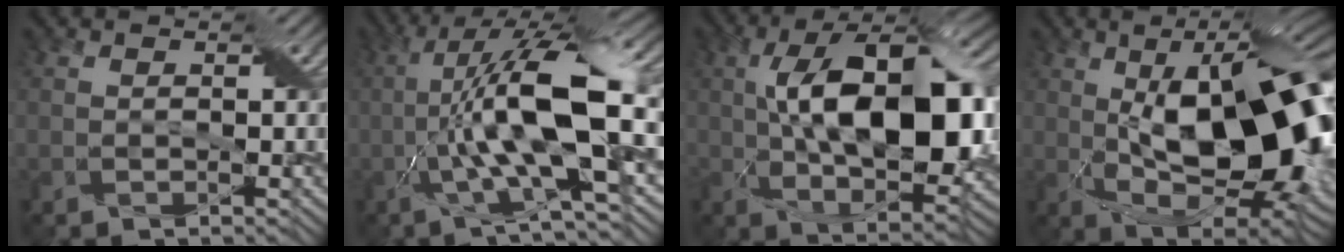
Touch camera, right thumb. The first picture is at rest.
{"total": 16.0, "force": [-1.4, 4.4, 15.3], "torque": [-0.269, 0.028, -0.034]}
{"total": 16.2, "force": [1.1, 7.8, 14.1], "torque": [-0.233, 0.010, 0.015]}
{"total": 19.5, "force": [1.0, 8.9, 17.3], "torque": [-0.255, 0.011, 0.003]}